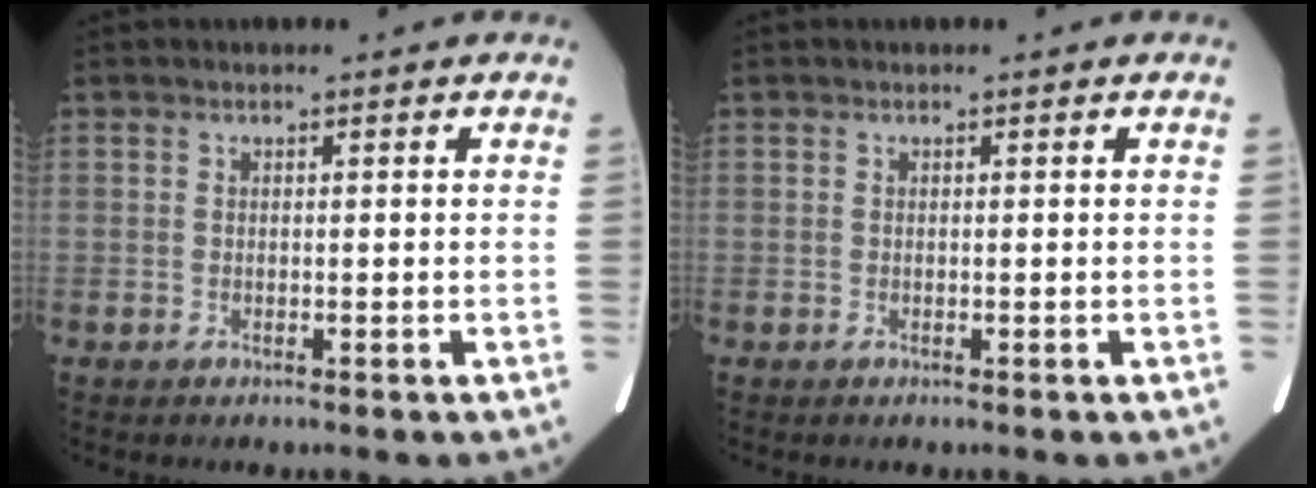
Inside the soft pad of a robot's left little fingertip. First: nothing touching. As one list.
[{"total": 0.0}]